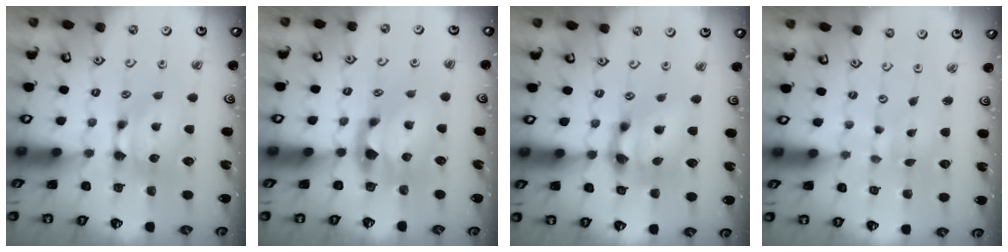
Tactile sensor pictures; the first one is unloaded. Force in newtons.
{"total": 2.2, "press": 1.9, "slide": 1.2}
{"total": 5.2, "press": 4.7, "slide": 2.1}
{"total": 6.7, "press": 6.7, "slide": 0.4}